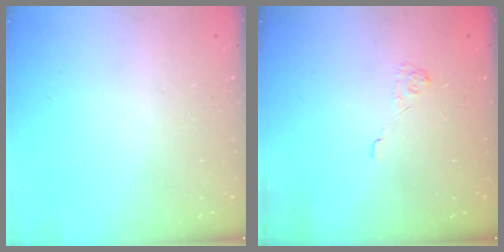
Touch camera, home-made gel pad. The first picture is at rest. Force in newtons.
{"total": 2.1, "press": 1.5, "slide": 1.4}